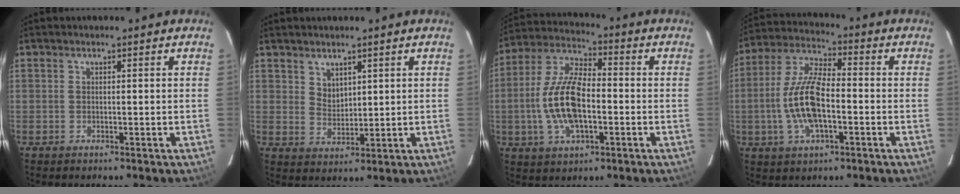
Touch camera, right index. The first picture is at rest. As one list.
[{"total": 3.5, "force": [2.5, 2.2, 1.2], "torque": [-0.014, 0.001, 0.050]}, {"total": 13.9, "force": [-2.4, 6.1, 12.3], "torque": [-0.258, 0.006, -0.047]}, {"total": 12.7, "force": [-2.7, 4.8, 11.5], "torque": [-0.241, 0.004, -0.053]}]